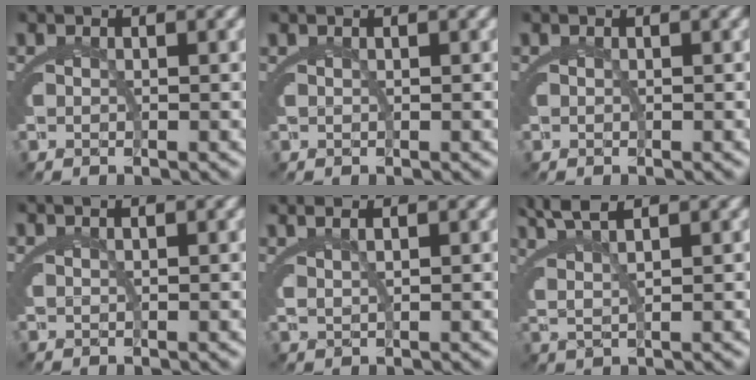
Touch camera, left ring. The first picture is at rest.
{"total": 0.5, "force": [0.4, -0.3, 0.2], "torque": [-0.001, 0.002, 0.008]}
{"total": 0.0}
{"total": 1.3, "force": [1.0, -0.4, 0.6], "torque": [0.000, 0.009, 0.017]}
{"total": 3.2, "force": [2.5, 0.8, 1.9], "torque": [-0.020, 0.015, 0.040]}
{"total": 4.6, "force": [3.3, 1.3, 3.0], "torque": [-0.055, 0.011, 0.054]}